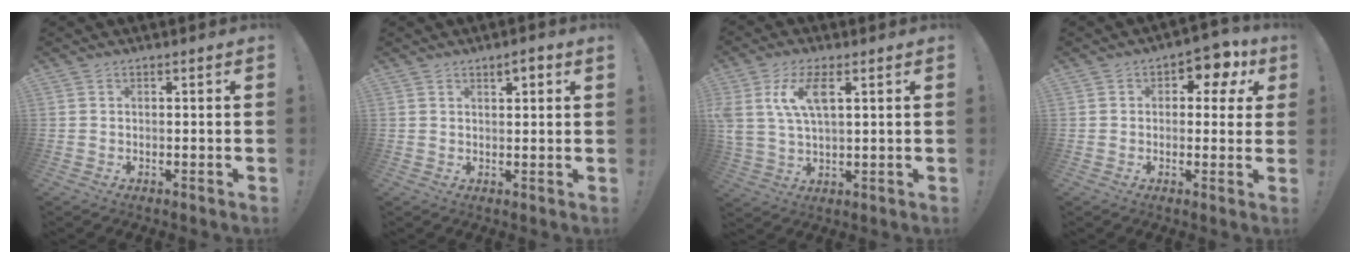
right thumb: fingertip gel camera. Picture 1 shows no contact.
{"total": 2.6, "force": [1.6, 0.6, 1.9], "torque": [-0.017, -0.007, 0.021]}
{"total": 9.9, "force": [4.1, 4.4, 7.9], "torque": [-0.157, -0.008, 0.074]}
{"total": 7.1, "force": [3.5, 4.5, 4.3], "torque": [-0.042, -0.025, 0.058]}